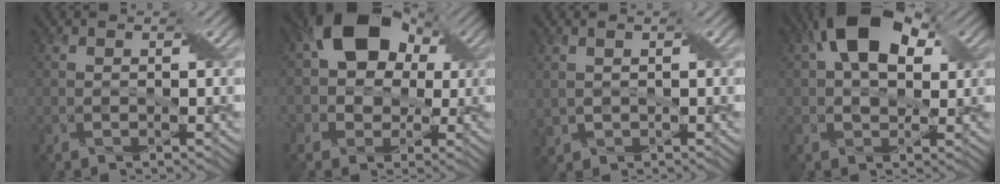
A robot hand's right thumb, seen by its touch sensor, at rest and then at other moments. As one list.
[{"total": 13.1, "force": [3.1, 10.4, 7.2], "torque": [-0.120, 0.033, 0.018]}, {"total": 1.8, "force": [0.4, 1.5, 0.9], "torque": [-0.029, -0.005, 0.009]}, {"total": 10.9, "force": [3.7, 6.5, 7.9], "torque": [-0.121, 0.026, 0.041]}]